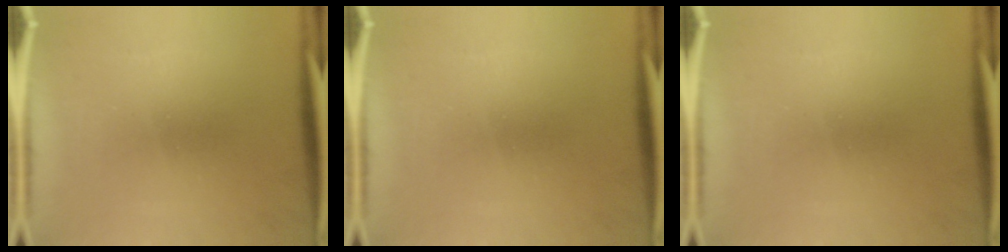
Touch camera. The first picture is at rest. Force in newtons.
{"total": 0.0}
{"total": 0.0}